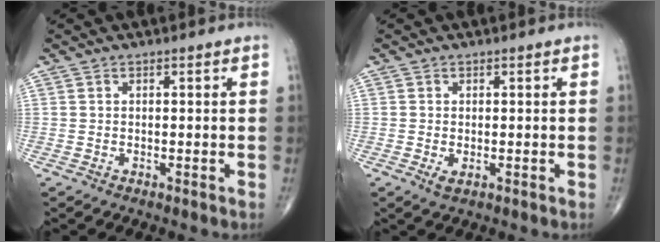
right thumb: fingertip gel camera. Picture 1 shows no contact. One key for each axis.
{"total": 1.5, "fx": -0.3, "fy": 0.8, "fz": 1.2, "tx": -0.025, "ty": -0.005, "tz": -0.003}